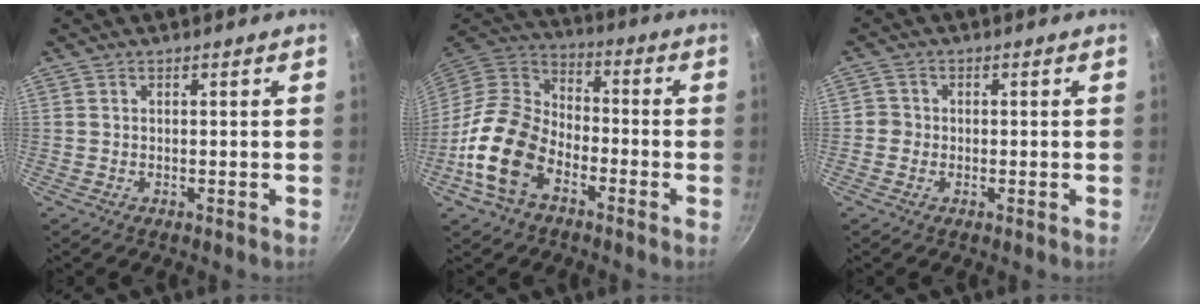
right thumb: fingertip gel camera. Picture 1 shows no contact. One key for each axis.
{"total": 16.3, "fx": -7.0, "fy": 10.7, "fz": 10.1, "tx": -0.170, "ty": 0.049, "tz": -0.151}
{"total": 2.2, "fx": -0.5, "fy": 2.1, "fz": 0.3, "tx": 0.007, "ty": 0.007, "tz": -0.012}